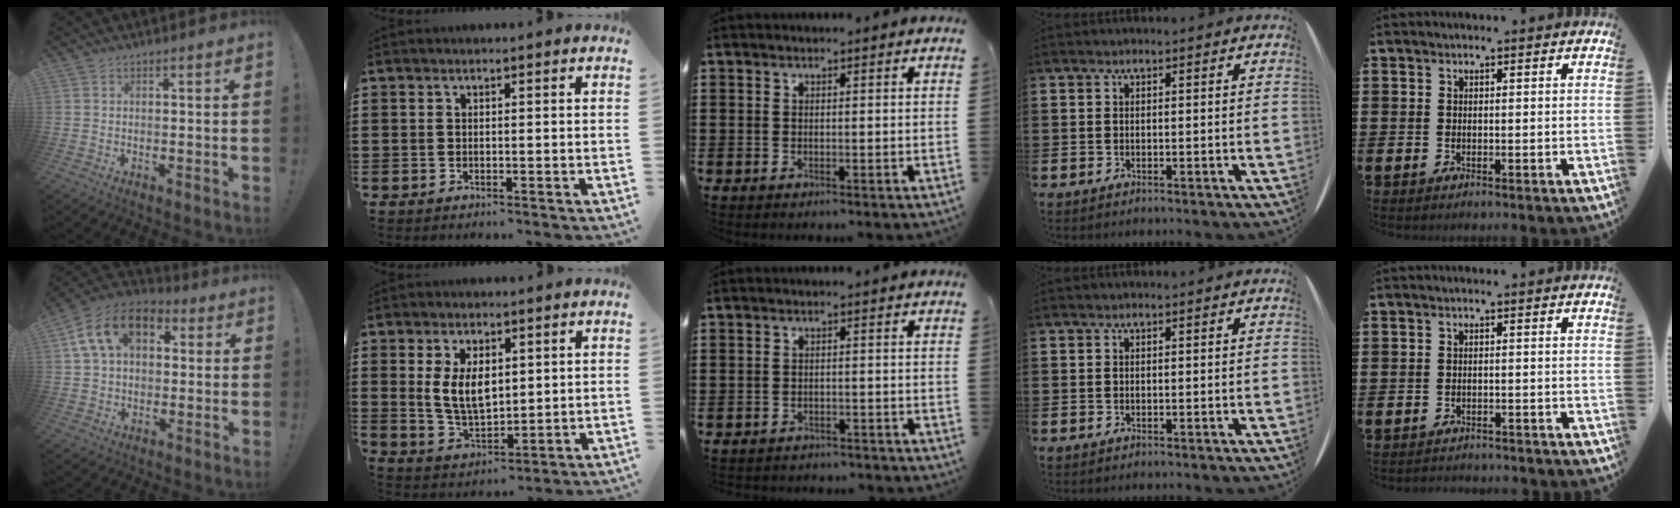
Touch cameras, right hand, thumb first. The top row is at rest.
{"thumb": {"total": 14.6, "force": [5.0, 10.0, 9.4], "torque": [-0.153, 0.004, 0.095]}, "index": {"total": 6.7, "force": [1.6, 3.8, 5.2], "torque": [-0.103, 0.008, 0.027]}, "middle": {"total": 1.8, "force": [-1.8, 0.1, -0.1], "torque": [-0.005, 0.000, -0.040]}, "little": {"total": 1.4, "force": [-1.4, 0.0, -0.2], "torque": [-0.002, 0.004, -0.030]}}